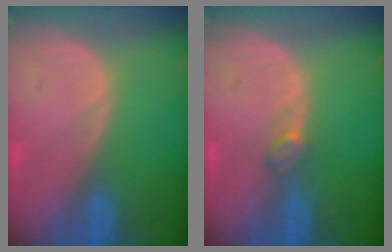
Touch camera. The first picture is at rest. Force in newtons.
{"total": 1.6, "press": 1.6, "slide": 0.2}